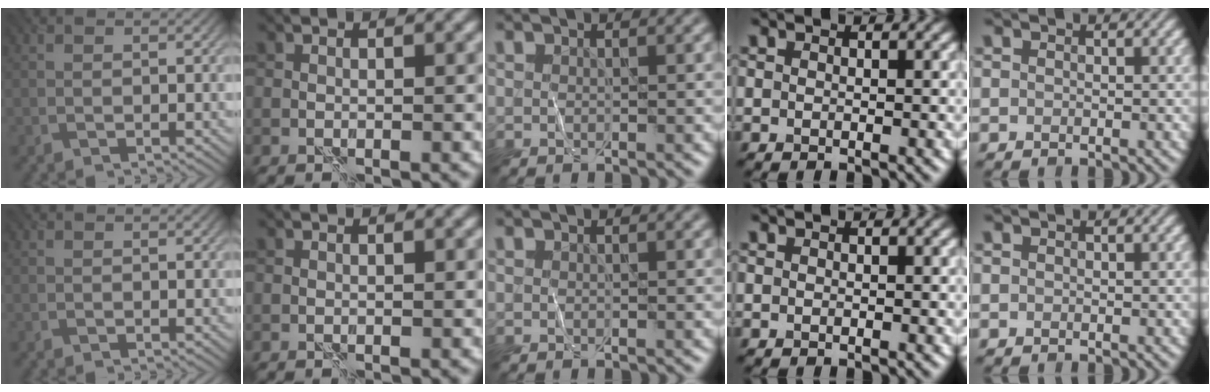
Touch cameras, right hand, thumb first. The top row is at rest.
{}